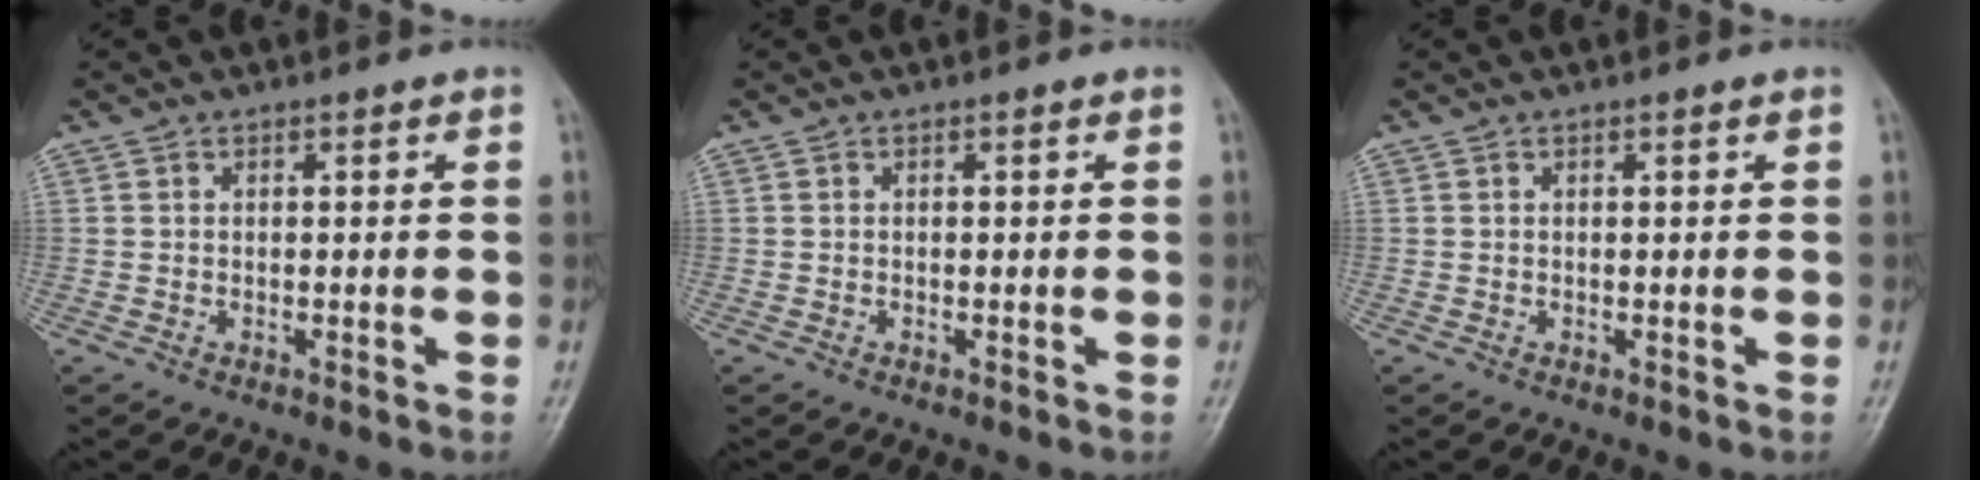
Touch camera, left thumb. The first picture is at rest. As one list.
[{"total": 0.0}, {"total": 0.0}]